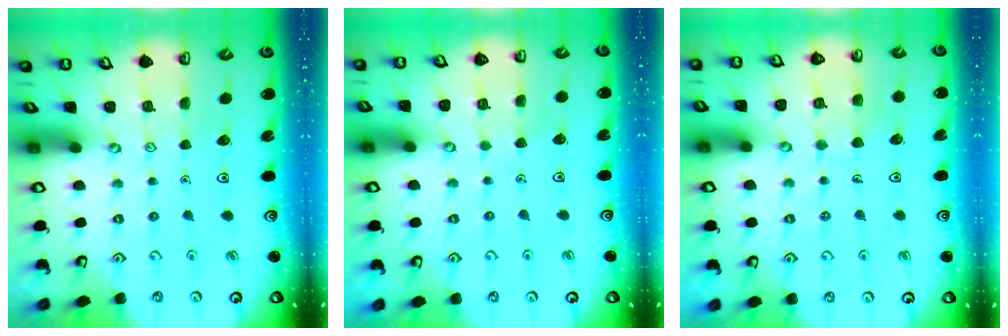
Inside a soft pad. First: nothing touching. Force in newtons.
{"total": 1.3, "press": 1.3, "slide": 0.1}
{"total": 4.3, "press": 4.3, "slide": 0.3}